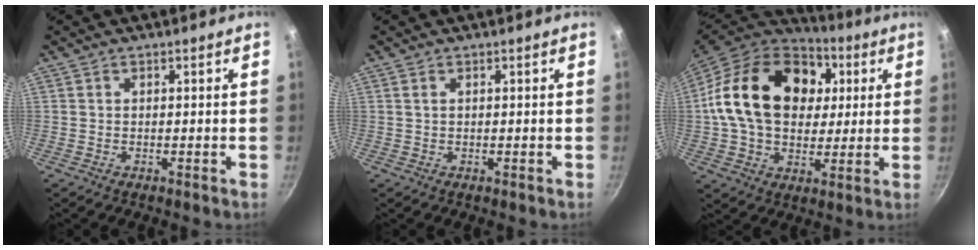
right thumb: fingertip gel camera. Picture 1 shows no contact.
{"total": 0.7, "force": [0.3, 0.4, 0.5], "torque": [-0.009, 0.001, 0.005]}
{"total": 25.2, "force": [5.5, 17.8, 17.0], "torque": [-0.280, 0.012, 0.086]}